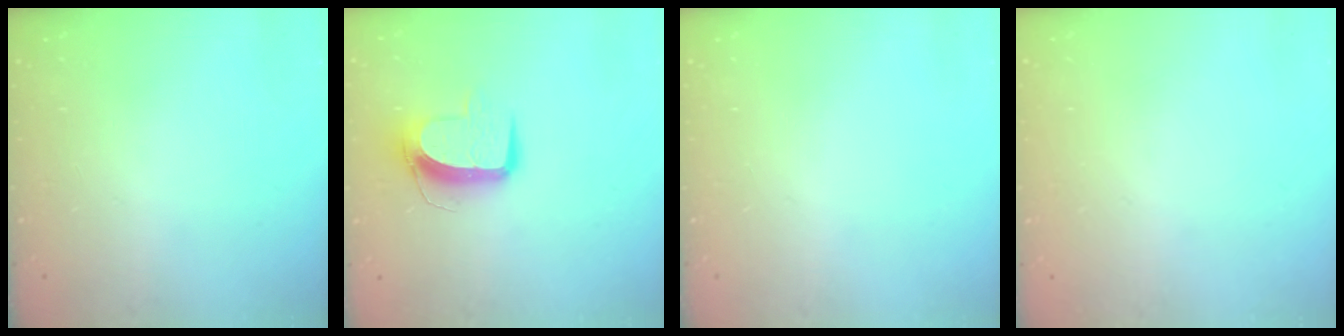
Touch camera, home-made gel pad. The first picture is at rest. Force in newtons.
{"total": 10.3, "press": 10.3, "slide": 0.8}
{"total": 0.0}
{"total": 0.0}